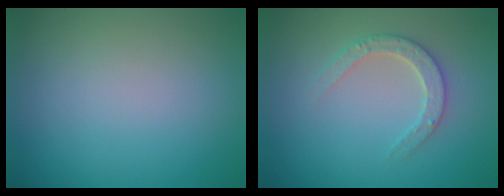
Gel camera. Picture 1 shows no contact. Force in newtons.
{"total": 2.7, "press": 2.6, "slide": 0.5}